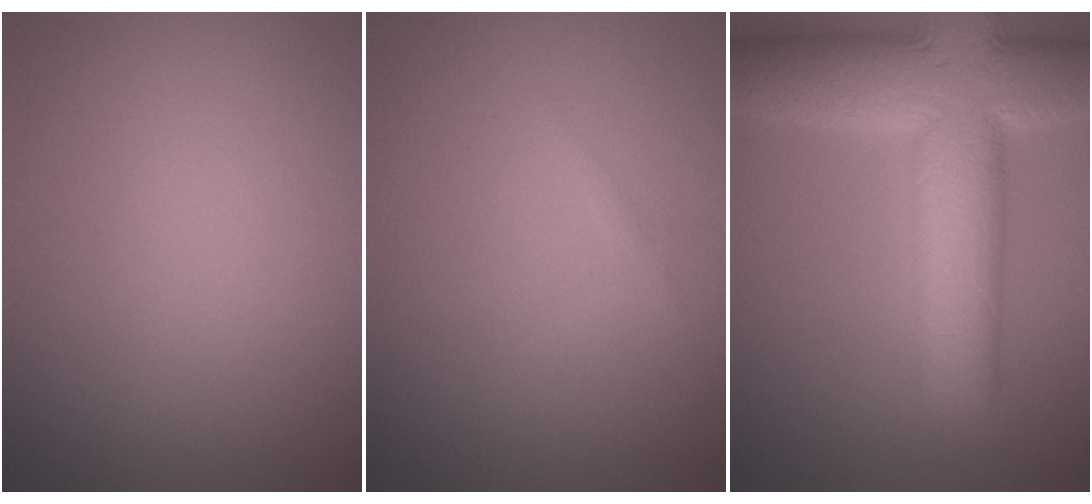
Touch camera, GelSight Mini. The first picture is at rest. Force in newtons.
{"total": 0.6, "press": 0.6, "slide": 0.1}
{"total": 13.4, "press": 13.4, "slide": 0.5}